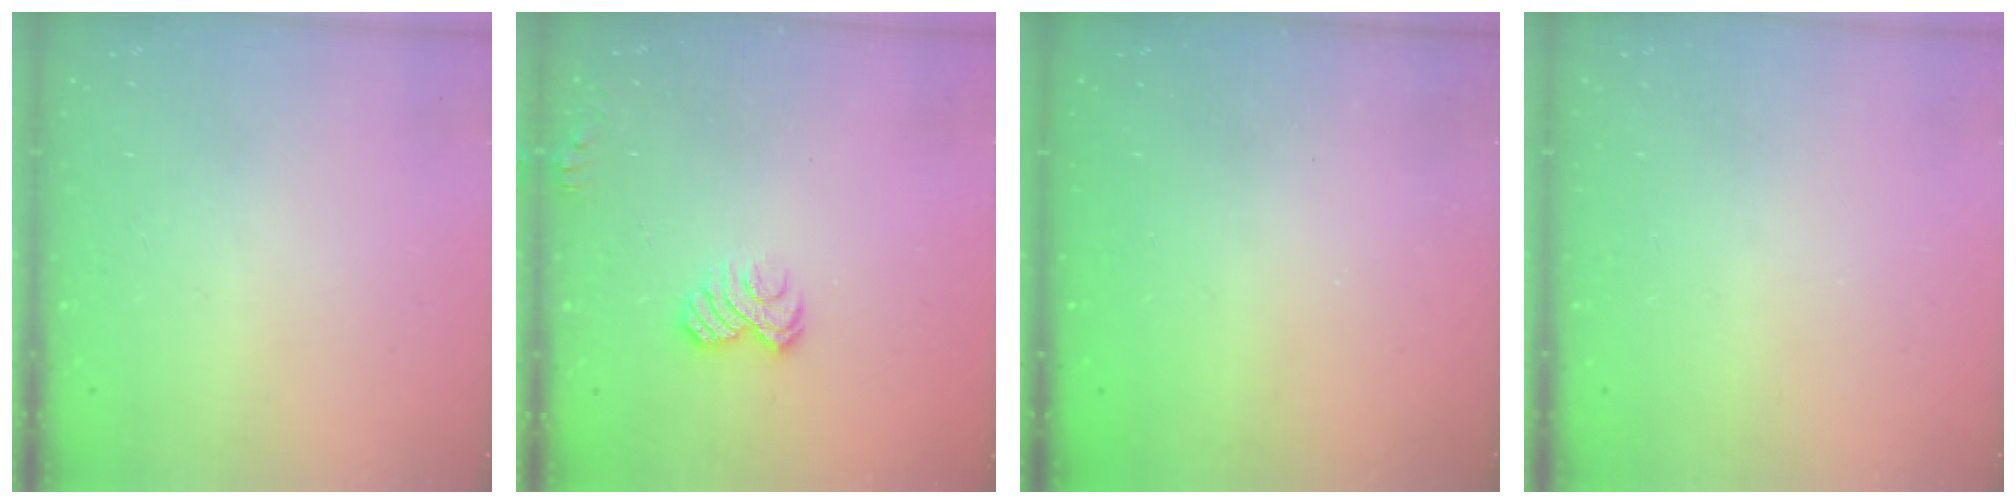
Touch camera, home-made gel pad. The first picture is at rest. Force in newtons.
{"total": 6.0, "press": 5.8, "slide": 1.3}
{"total": 2.6, "press": 2.4, "slide": 0.8}
{"total": 0.0}